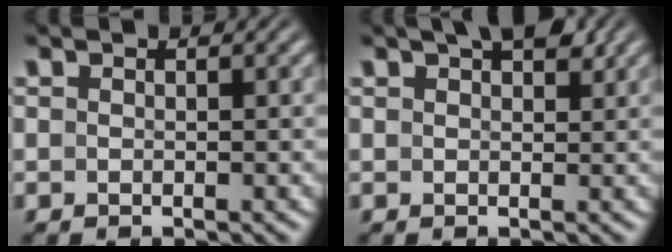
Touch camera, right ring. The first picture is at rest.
{"total": 2.6, "force": [1.9, 0.7, 1.7], "torque": [-0.016, 0.000, 0.033]}